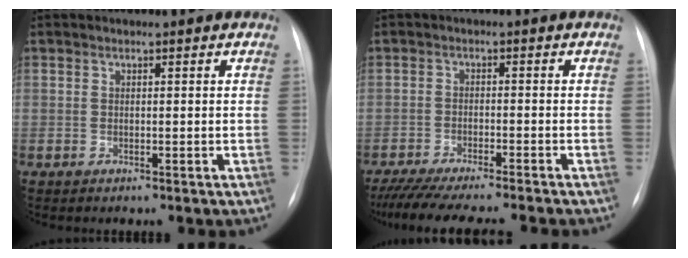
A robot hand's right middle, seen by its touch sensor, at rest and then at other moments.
{"total": 13.6, "force": [-12.0, -0.1, 6.5], "torque": [-0.091, -0.030, -0.179]}